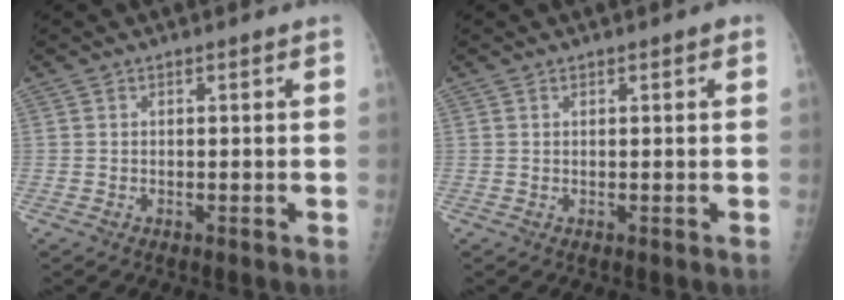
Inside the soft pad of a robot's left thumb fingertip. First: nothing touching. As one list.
[{"total": 1.1, "force": [0.5, 0.6, 0.7], "torque": [-0.003, 0.001, 0.006]}]